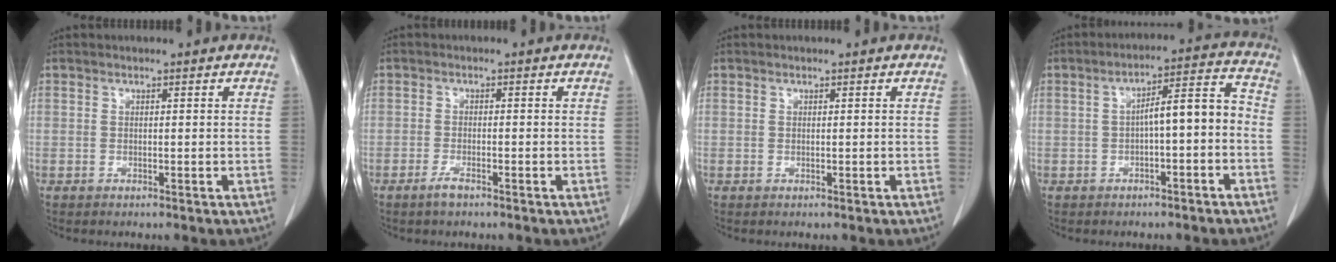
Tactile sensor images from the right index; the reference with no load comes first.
{"total": 1.7, "force": [-1.3, 0.2, 1.0], "torque": [-0.026, -0.002, -0.024]}
{"total": 0.0}
{"total": 7.4, "force": [-1.6, 1.7, 7.0], "torque": [-0.102, 0.035, -0.023]}